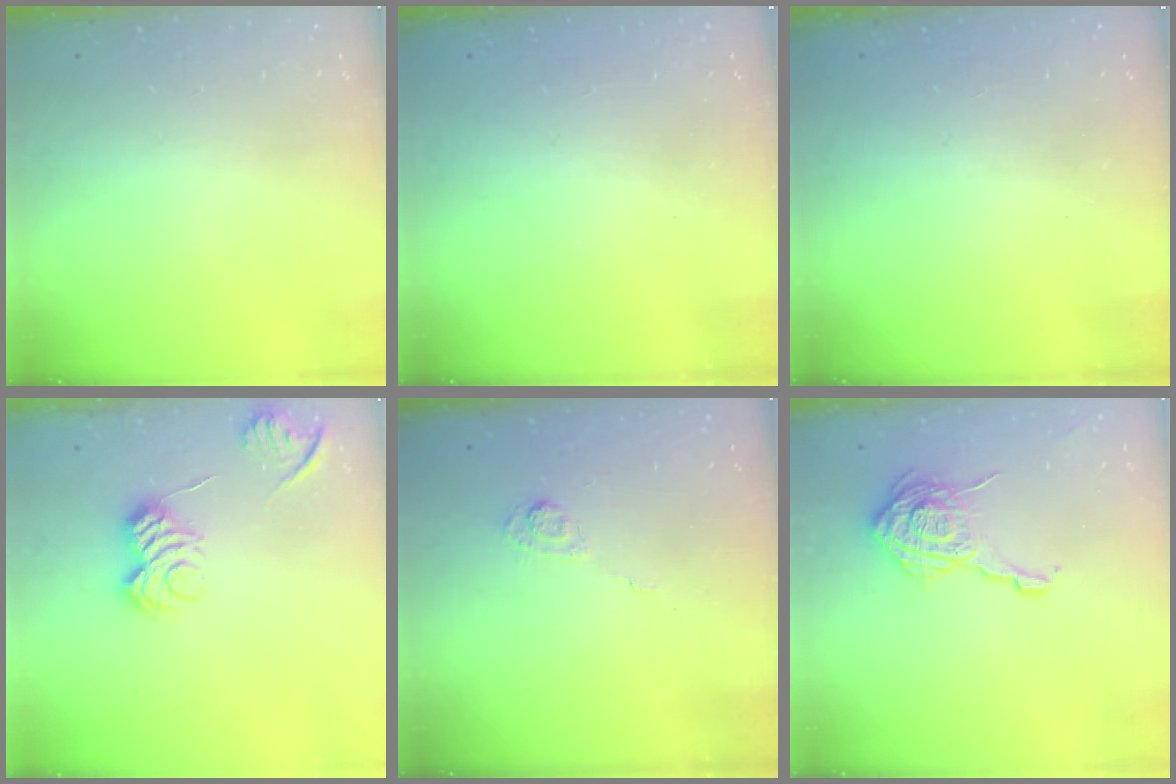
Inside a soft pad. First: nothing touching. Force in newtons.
{"total": 2.3, "press": 2.2, "slide": 0.7}
{"total": 2.5, "press": 2.4, "slide": 0.8}
{"total": 9.7, "press": 9.7, "slide": 0.4}
{"total": 3.8, "press": 3.5, "slide": 1.6}
{"total": 18.1, "press": 18.1, "slide": 0.8}